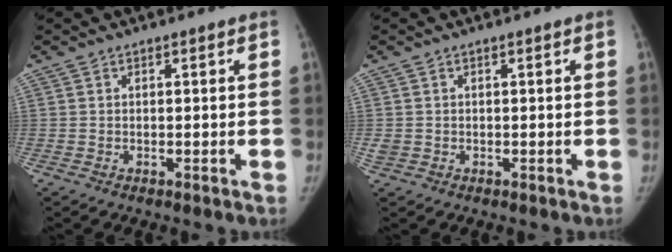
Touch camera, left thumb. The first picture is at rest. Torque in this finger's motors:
{"motor_torque": [0.19, 0.95, 0.17, -0.56, -0.01]}